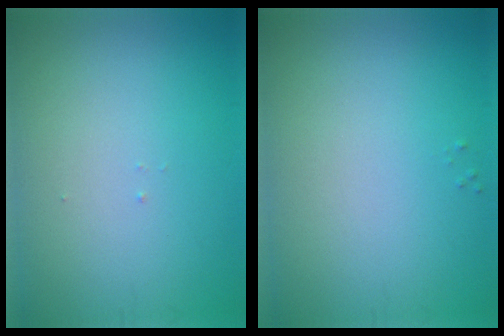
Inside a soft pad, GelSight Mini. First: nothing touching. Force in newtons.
{"total": 0.0}